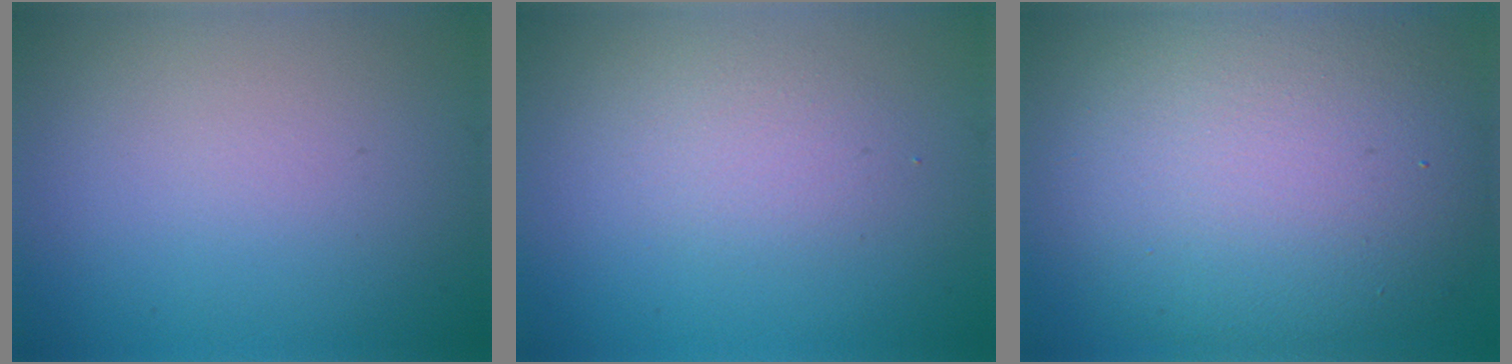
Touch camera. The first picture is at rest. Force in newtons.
{"total": 1.8, "press": 1.8, "slide": 0.0}
{"total": 12.6, "press": 12.6, "slide": 1.5}